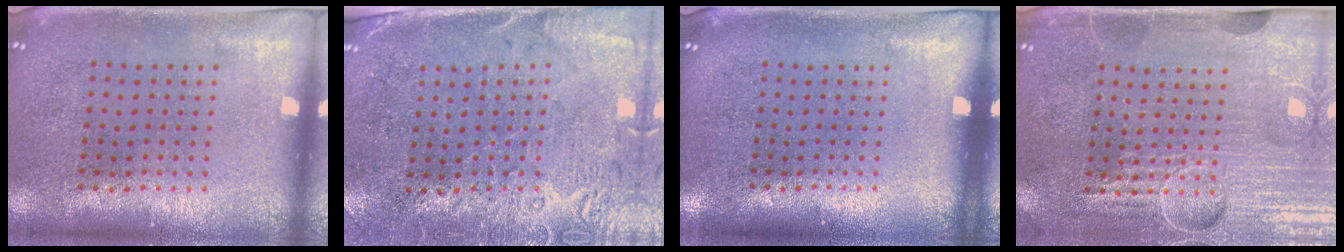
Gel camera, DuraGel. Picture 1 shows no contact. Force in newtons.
{"total": 2.7, "press": 2.4, "slide": 1.4}
{"total": 0.0}
{"total": 4.3, "press": 4.1, "slide": 1.4}